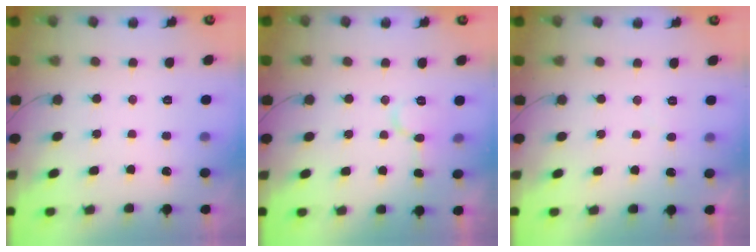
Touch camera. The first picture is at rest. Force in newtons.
{"total": 7.5, "press": 7.5, "slide": 0.3}
{"total": 2.3, "press": 2.3, "slide": 0.2}